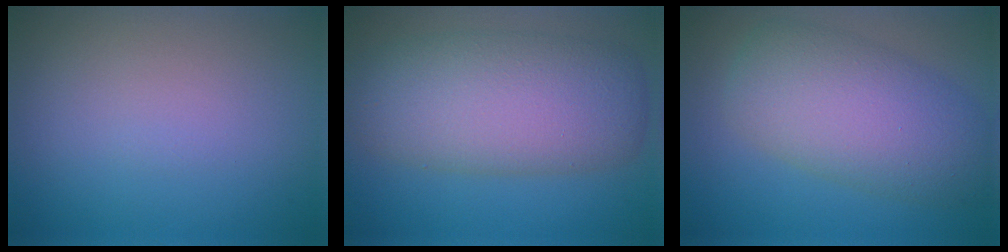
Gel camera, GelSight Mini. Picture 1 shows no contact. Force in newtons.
{"total": 8.9, "press": 8.9, "slide": 0.7}
{"total": 7.9, "press": 7.9, "slide": 0.2}